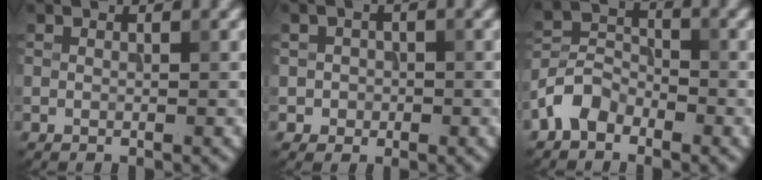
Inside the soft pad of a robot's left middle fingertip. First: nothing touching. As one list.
[{"total": 1.5, "force": [-0.3, 1.5, 0.1], "torque": [0.015, -0.004, -0.003]}, {"total": 3.5, "force": [-2.4, 2.2, 1.4], "torque": [-0.024, 0.011, -0.058]}]